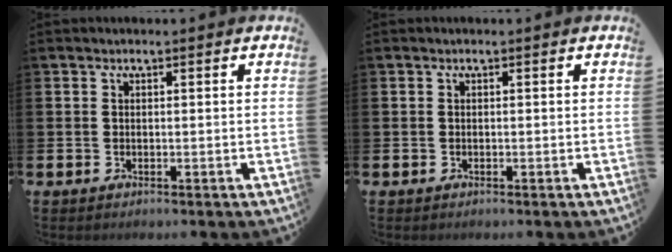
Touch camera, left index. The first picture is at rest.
{"total": 0.0}